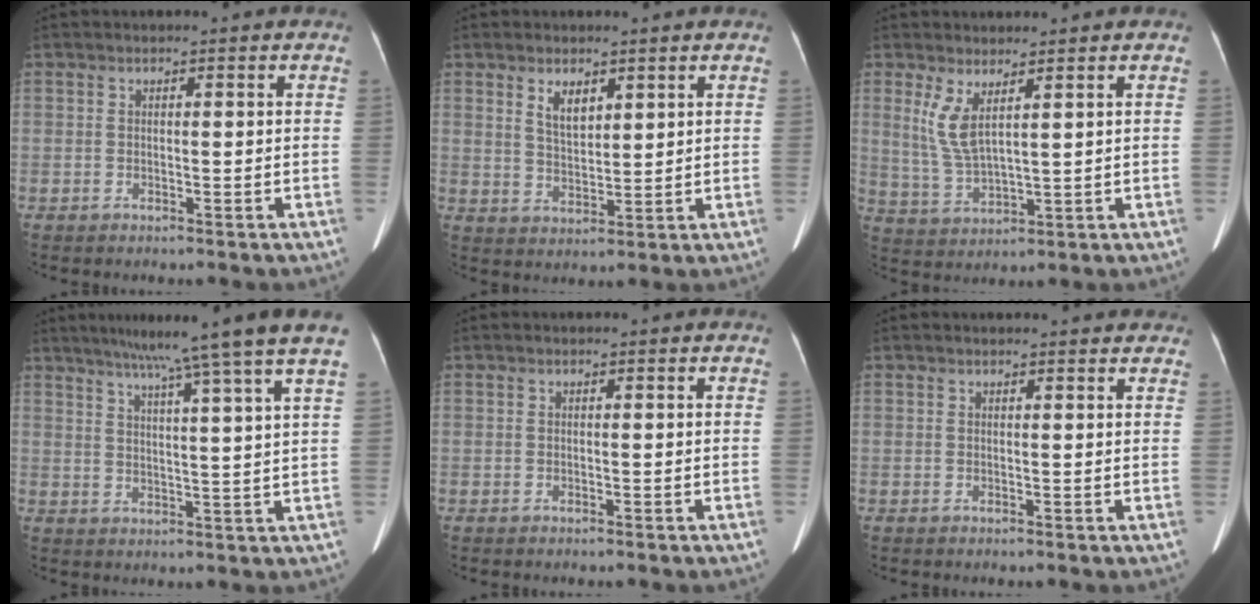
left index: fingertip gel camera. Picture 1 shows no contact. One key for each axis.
{"total": 3.9, "fx": 2.1, "fy": 1.9, "fz": 2.7, "tx": -0.057, "ty": 0.000, "tz": 0.046}
{"total": 5.1, "fx": 2.3, "fy": 1.0, "fz": 4.4, "tx": -0.108, "ty": -0.012, "tz": 0.061}
{"total": 13.3, "fx": 10.6, "fy": -2.6, "fz": 7.6, "tx": -0.114, "ty": -0.013, "tz": 0.131}
{"total": 0.0}
{"total": 7.1, "fx": 6.6, "fy": 1.4, "fz": 2.1, "tx": -0.019, "ty": 0.010, "tz": 0.057}